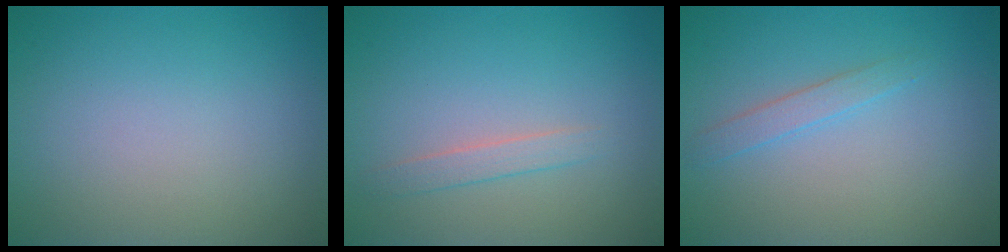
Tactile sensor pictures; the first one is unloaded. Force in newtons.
{"total": 1.3, "press": 1.3, "slide": 0.1}
{"total": 1.5, "press": 1.5, "slide": 0.1}